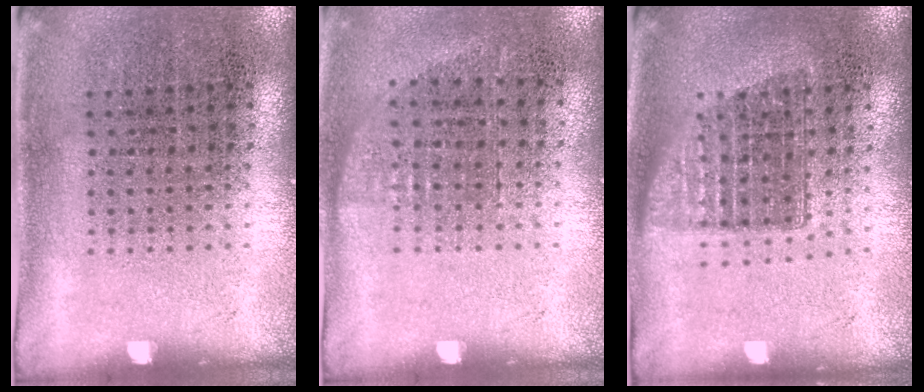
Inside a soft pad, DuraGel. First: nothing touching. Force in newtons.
{"total": 0.6, "press": 0.6, "slide": 0.3}
{"total": 1.4, "press": 1.2, "slide": 0.8}